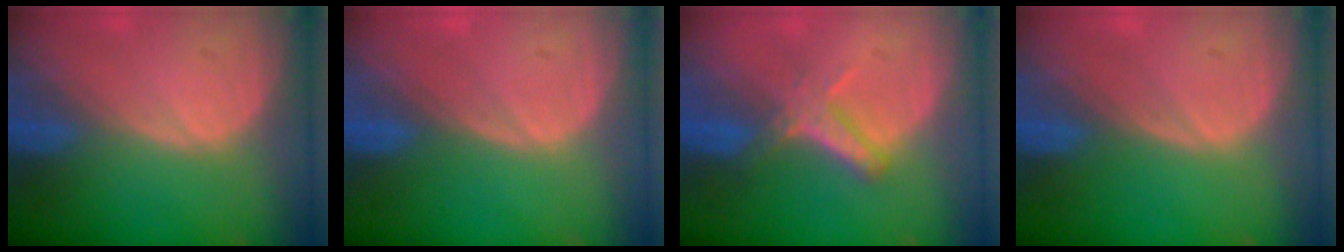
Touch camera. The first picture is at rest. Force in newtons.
{"total": 0.0}
{"total": 5.5, "press": 4.7, "slide": 2.7}
{"total": 0.0}